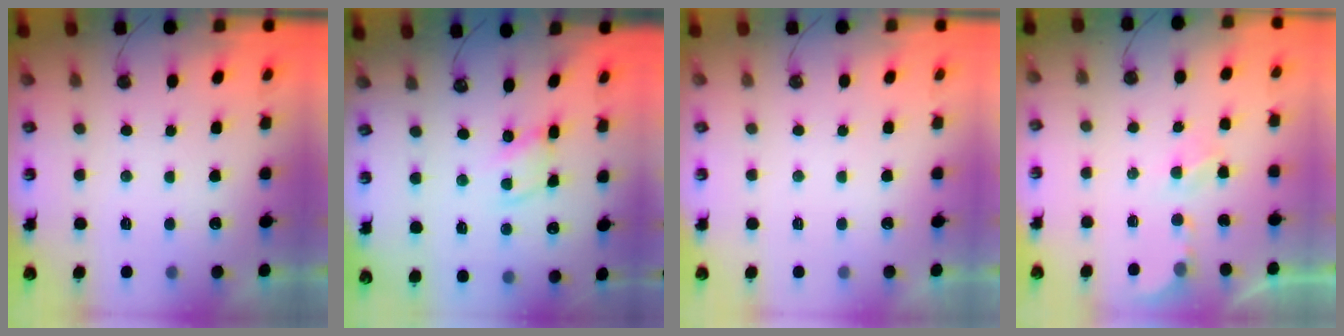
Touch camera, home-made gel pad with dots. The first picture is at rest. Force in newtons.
{"total": 2.6, "press": 2.6, "slide": 0.4}
{"total": 0.0}
{"total": 4.0, "press": 3.9, "slide": 0.4}